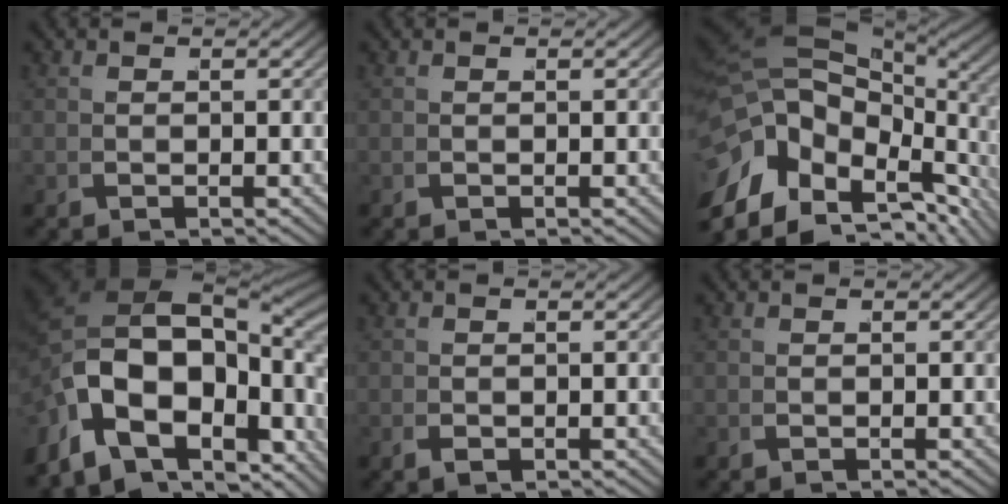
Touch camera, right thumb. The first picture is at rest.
{"total": 0.0}
{"total": 14.5, "force": [-1.8, 9.6, 10.8], "torque": [-0.196, -0.015, -0.025]}
{"total": 21.9, "force": [-0.8, 14.2, 16.6], "torque": [-0.296, -0.022, -0.010]}
{"total": 0.6, "force": [-0.3, 0.3, 0.4], "torque": [-0.007, -0.001, -0.005]}
{"total": 0.0}